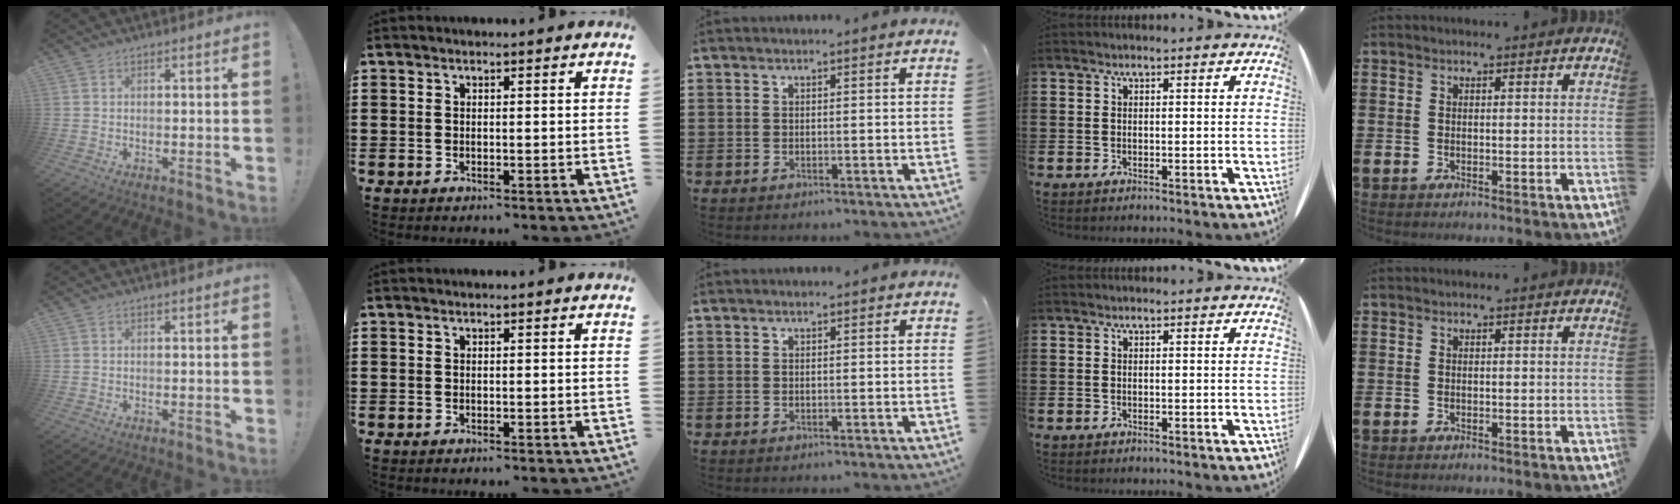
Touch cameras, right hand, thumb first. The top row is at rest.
{}